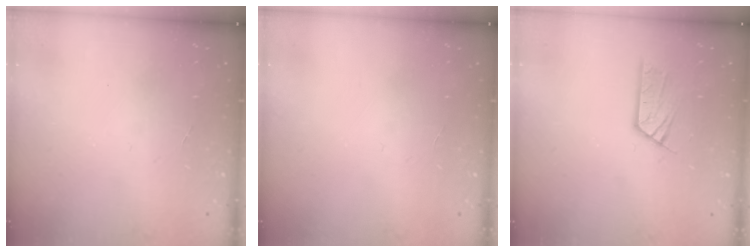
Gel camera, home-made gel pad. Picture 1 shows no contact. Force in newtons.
{"total": 0.0}
{"total": 7.1, "press": 7.1, "slide": 0.5}